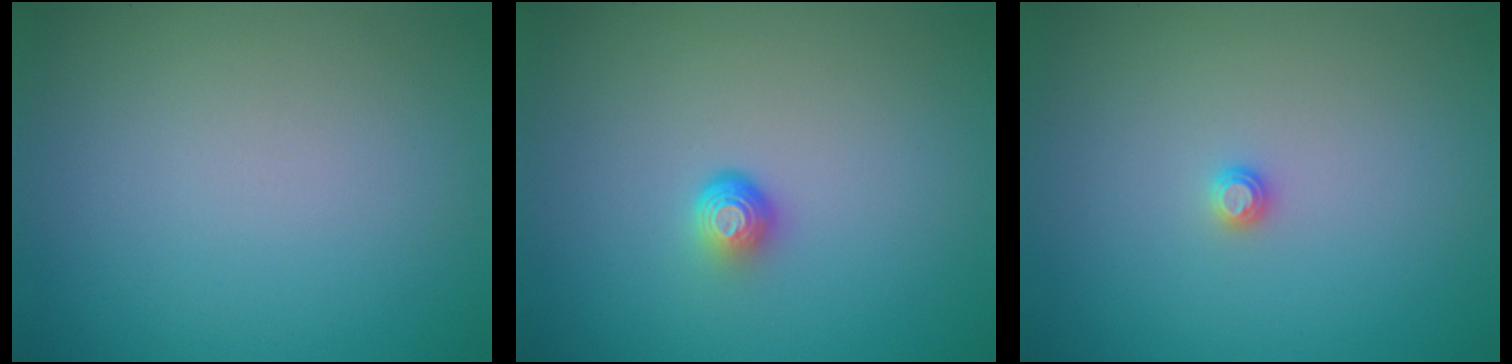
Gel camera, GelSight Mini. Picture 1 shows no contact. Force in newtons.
{"total": 1.7, "press": 1.1, "slide": 1.3}
{"total": 0.8, "press": 0.8, "slide": 0.1}